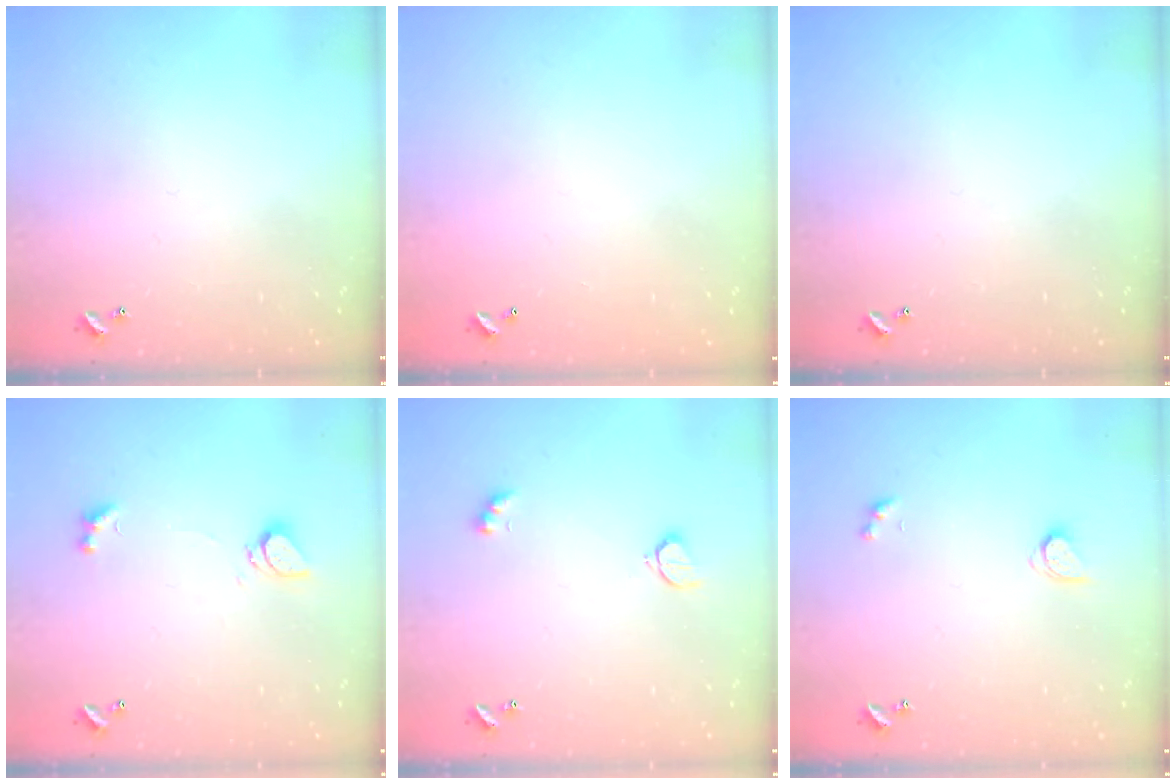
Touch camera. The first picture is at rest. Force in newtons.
{"total": 2.9, "press": 2.9, "slide": 0.1}
{"total": 0.0}
{"total": 1.0, "press": 0.9, "slide": 0.4}
{"total": 2.6, "press": 2.6, "slide": 0.5}
{"total": 2.6, "press": 2.6, "slide": 0.3}